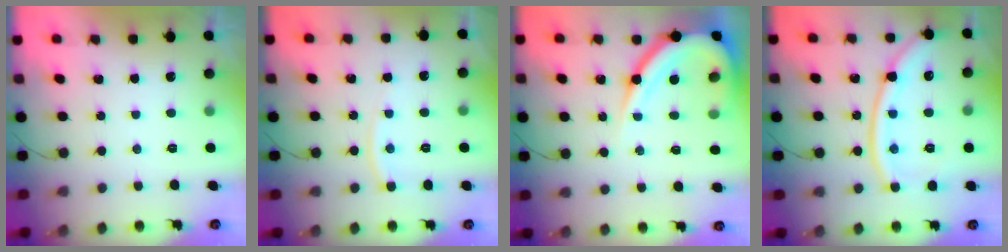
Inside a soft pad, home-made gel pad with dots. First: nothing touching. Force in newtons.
{"total": 4.7, "press": 4.6, "slide": 0.7}
{"total": 13.2, "press": 13.1, "slide": 1.4}
{"total": 14.4, "press": 14.3, "slide": 1.8}